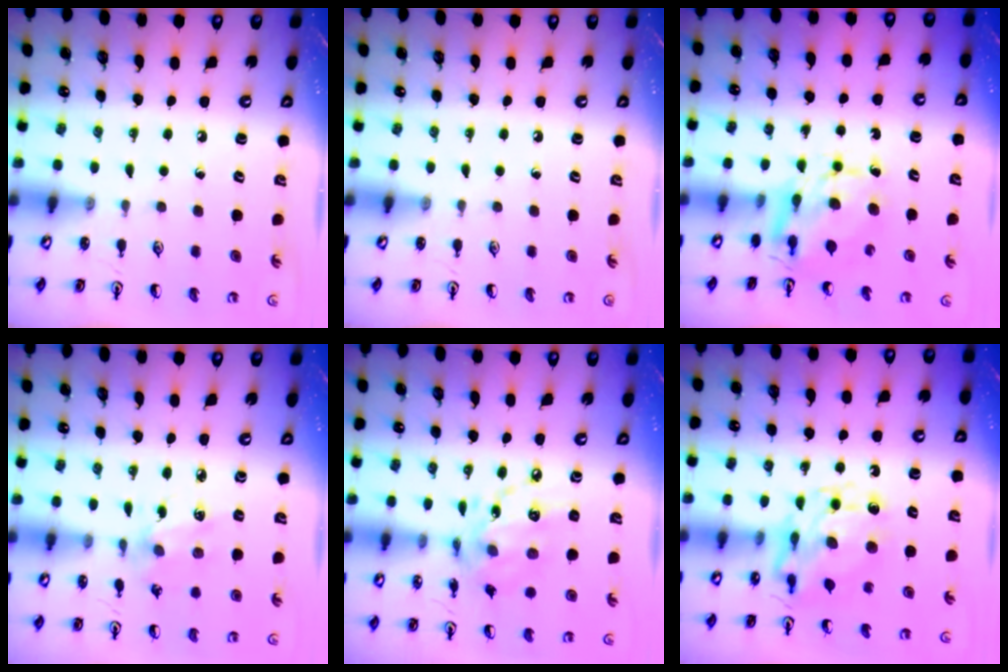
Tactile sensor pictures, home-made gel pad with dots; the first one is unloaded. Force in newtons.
{"total": 0.0}
{"total": 7.5, "press": 7.5, "slide": 0.7}
{"total": 5.3, "press": 5.2, "slide": 0.5}
{"total": 14.0, "press": 13.9, "slide": 0.8}
{"total": 11.5, "press": 11.4, "slide": 1.2}